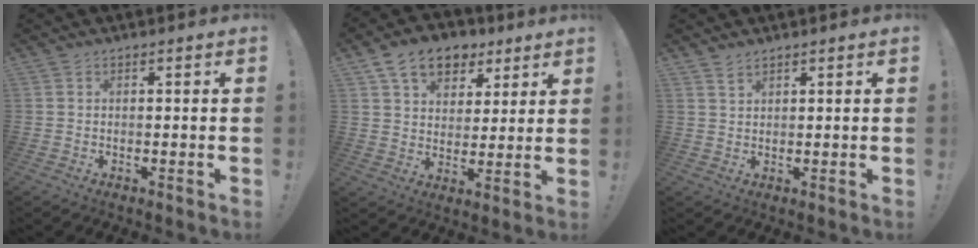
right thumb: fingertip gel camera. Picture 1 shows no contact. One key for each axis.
{"total": 13.4, "fx": 7.7, "fy": 9.0, "fz": 6.2, "tx": -0.095, "ty": -0.038, "tz": 0.146}
{"total": 2.0, "fx": 1.8, "fy": 0.5, "fz": 0.8, "tx": -0.003, "ty": -0.015, "tz": 0.031}